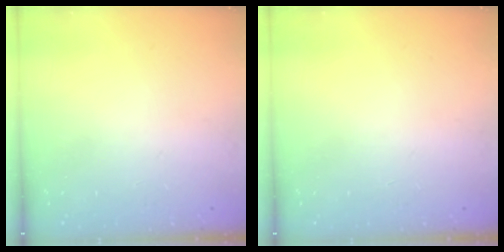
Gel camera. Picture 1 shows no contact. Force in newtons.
{"total": 0.0}